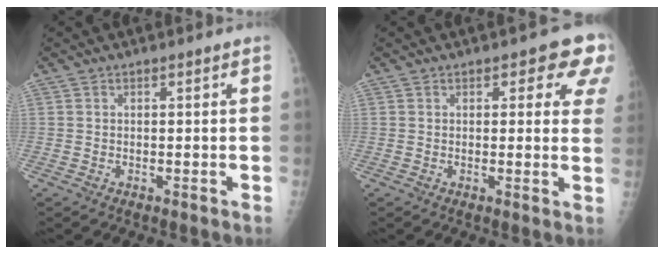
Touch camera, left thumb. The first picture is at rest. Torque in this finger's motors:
{"motor_torque": [-0.09, 0.09, -0.11, -0.06, 0.06]}